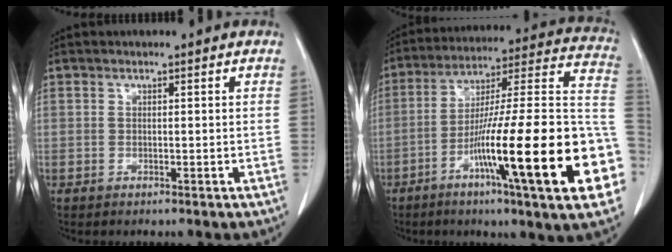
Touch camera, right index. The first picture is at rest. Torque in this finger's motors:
{"motor_torque": [2.14, 0.00, 1.05, 0.21]}